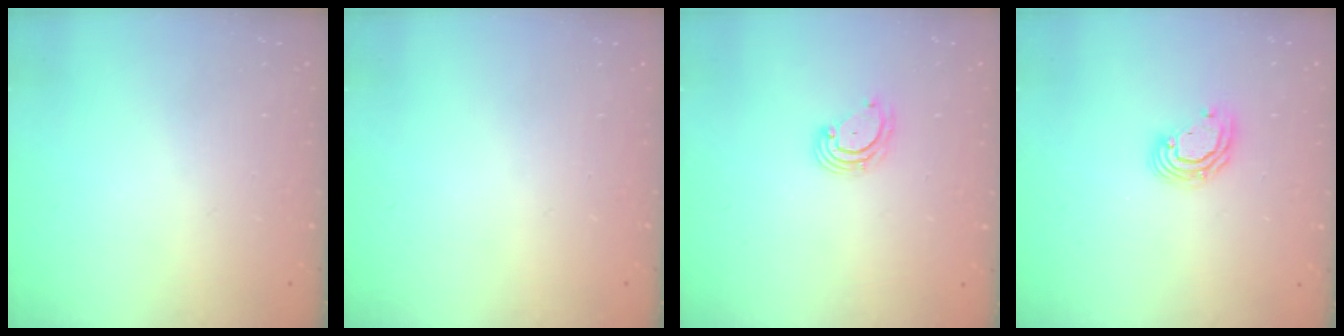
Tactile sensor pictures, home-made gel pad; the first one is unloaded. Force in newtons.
{"total": 0.0}
{"total": 4.0, "press": 3.9, "slide": 0.4}
{"total": 7.0, "press": 7.0, "slide": 0.8}